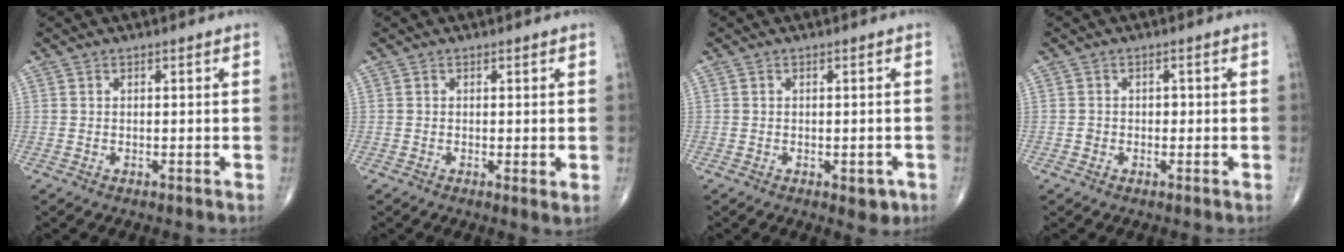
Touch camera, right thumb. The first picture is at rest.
{"total": 1.7, "force": [0.1, 0.3, 1.6], "torque": [-0.030, -0.009, -0.002]}
{"total": 3.0, "force": [-1.1, 1.6, 2.3], "torque": [-0.013, 0.000, -0.010]}
{"total": 1.4, "force": [-0.3, 1.2, 0.5], "torque": [0.000, 0.006, -0.006]}